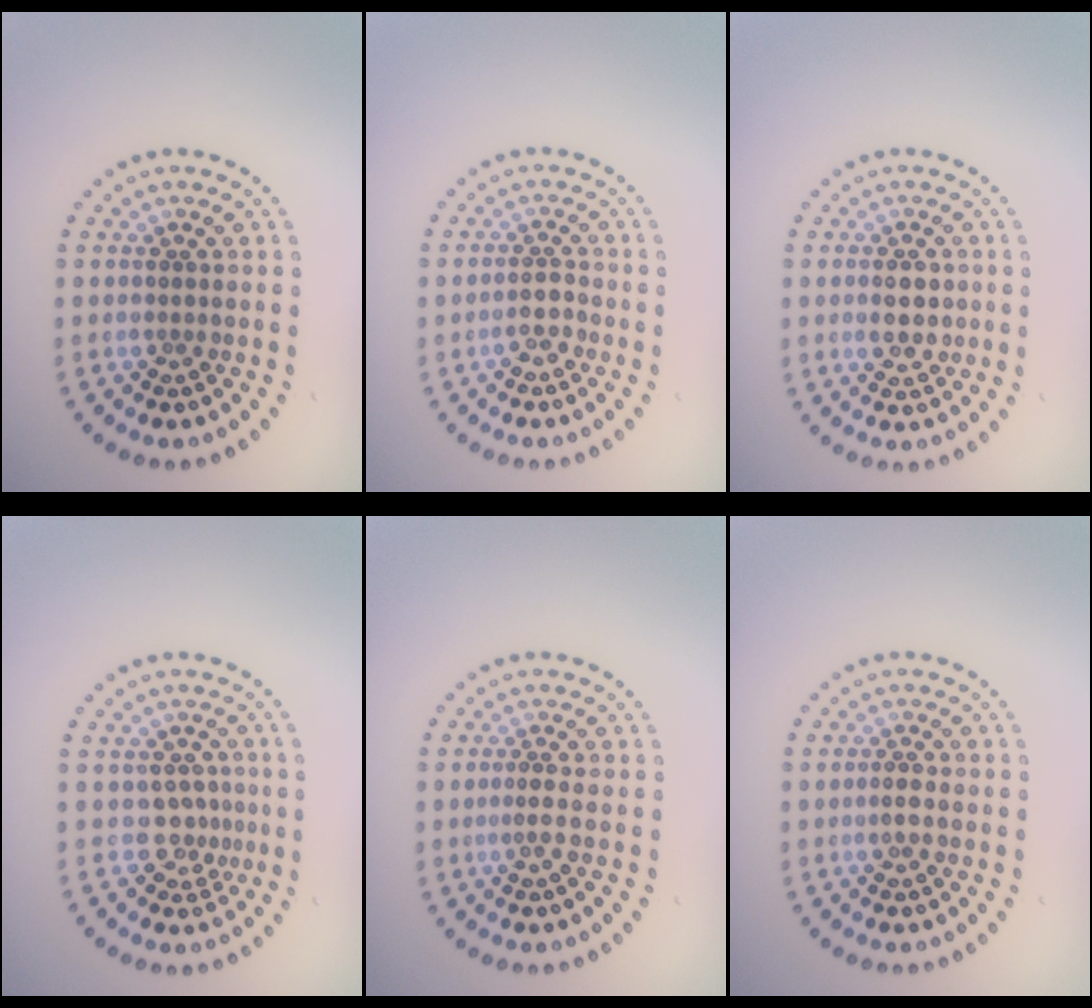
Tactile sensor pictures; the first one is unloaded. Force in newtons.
{"total": 1.6, "press": 1.4, "slide": 0.9}
{"total": 2.7, "press": 2.7, "slide": 0.1}
{"total": 2.2, "press": 1.5, "slide": 1.6}
{"total": 0.9, "press": 0.8, "slide": 0.5}
{"total": 1.0, "press": 0.9, "slide": 0.4}